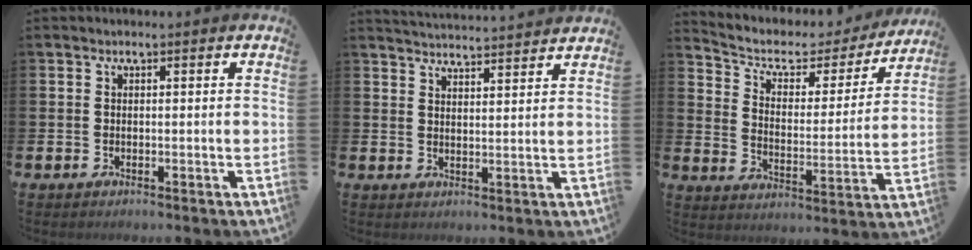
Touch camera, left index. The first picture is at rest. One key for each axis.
{"total": 4.1, "fx": 4.1, "fy": -0.3, "fz": 0.2, "tx": -0.004, "ty": -0.033, "tz": 0.072}
{"total": 5.8, "fx": 4.8, "fy": 2.8, "fz": 1.9, "tx": -0.056, "ty": -0.037, "tz": 0.072}